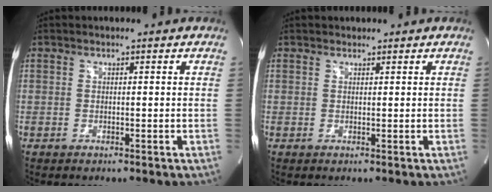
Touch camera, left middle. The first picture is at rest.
{"total": 0.6, "force": [0.5, 0.3, -0.1], "torque": [-0.004, 0.004, 0.009]}